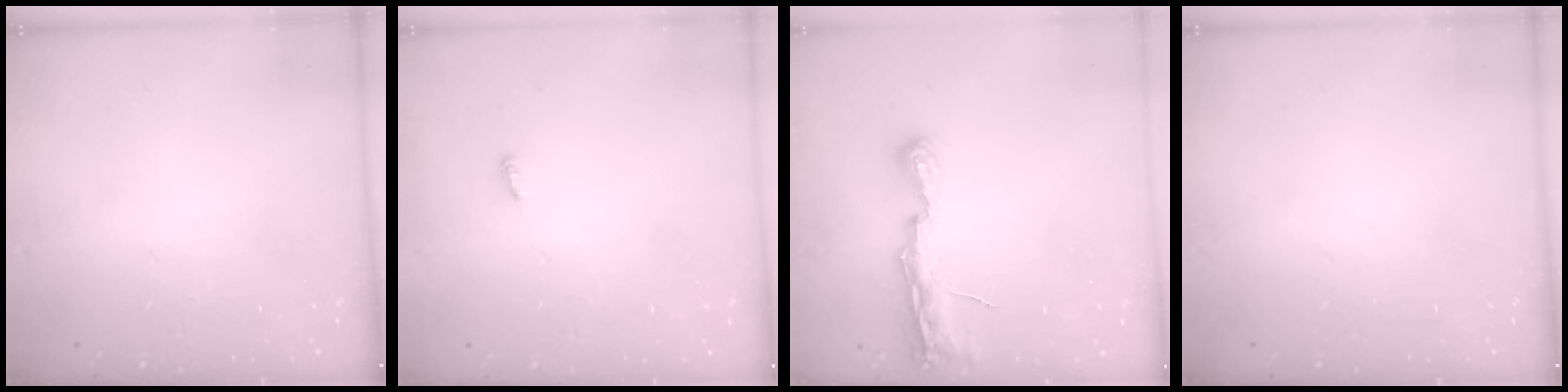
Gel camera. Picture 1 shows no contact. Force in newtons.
{"total": 2.9, "press": 2.9, "slide": 0.2}
{"total": 7.6, "press": 7.5, "slide": 0.6}
{"total": 0.0}